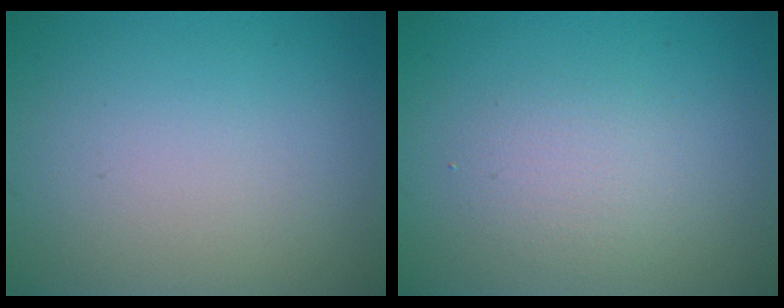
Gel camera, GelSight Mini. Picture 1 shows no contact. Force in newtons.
{"total": 2.0, "press": 2.0, "slide": 0.2}